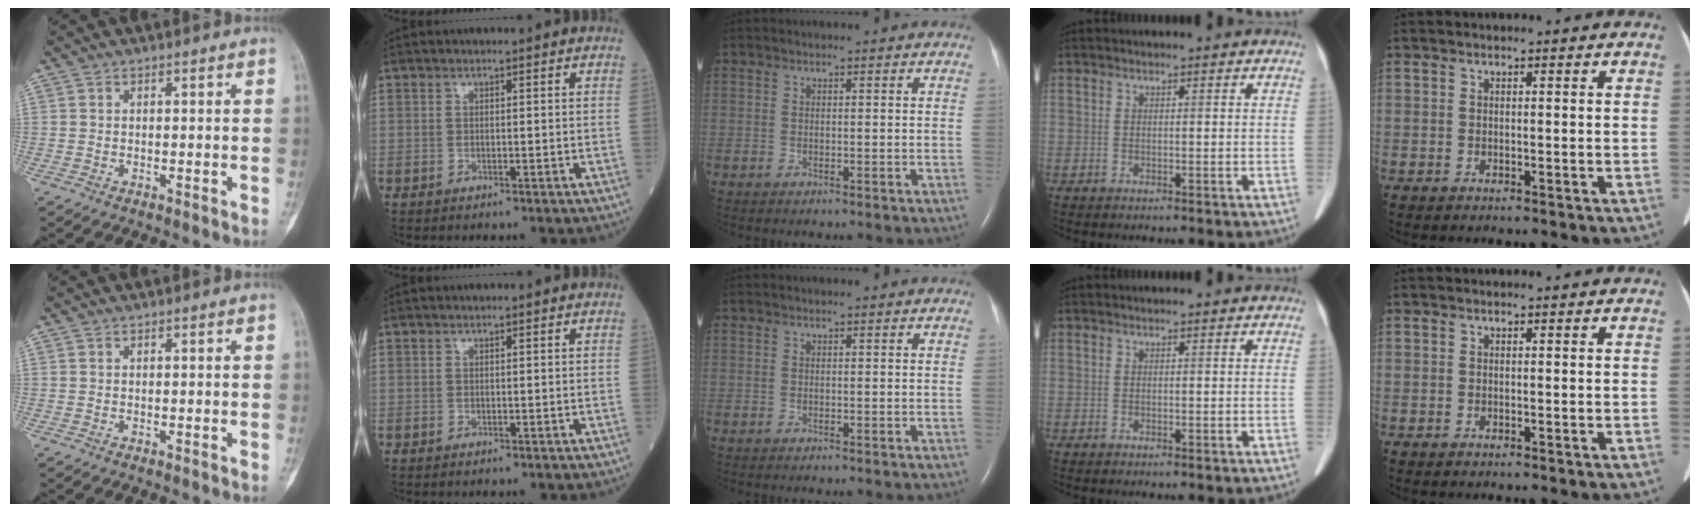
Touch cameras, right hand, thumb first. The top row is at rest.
{}